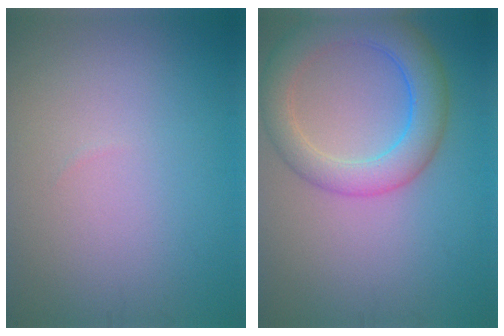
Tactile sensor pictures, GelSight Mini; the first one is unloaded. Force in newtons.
{"total": 5.7, "press": 5.7, "slide": 0.2}